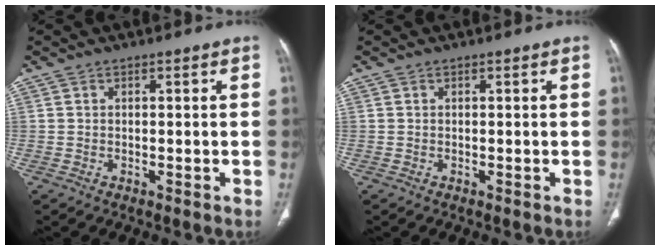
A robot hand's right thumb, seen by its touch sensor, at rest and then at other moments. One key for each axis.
{"total": 0.0}